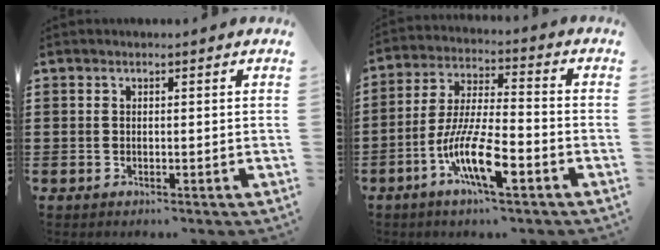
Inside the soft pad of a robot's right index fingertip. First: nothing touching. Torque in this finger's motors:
{"motor_torque": [1.11, 1.03, 0.93, 0.08]}